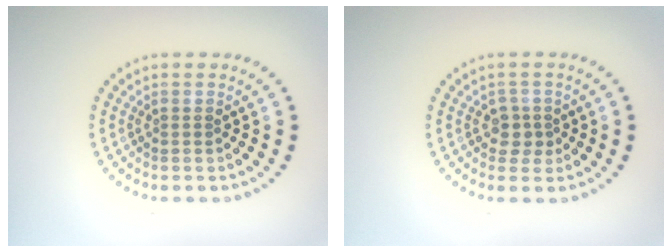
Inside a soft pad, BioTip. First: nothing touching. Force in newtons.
{"total": 1.8, "press": 1.5, "slide": 1.0}